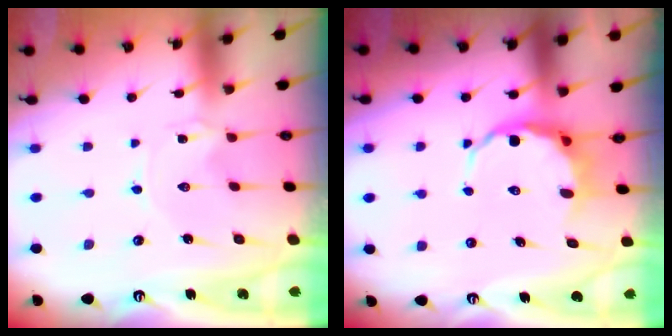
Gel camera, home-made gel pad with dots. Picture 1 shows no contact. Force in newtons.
{"total": 7.3, "press": 7.1, "slide": 1.7}